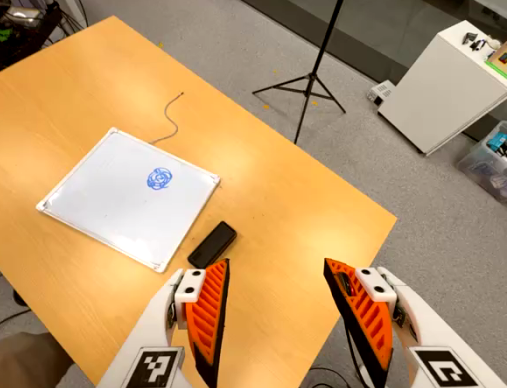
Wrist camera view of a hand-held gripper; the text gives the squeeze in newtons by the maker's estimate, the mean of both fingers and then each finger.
{"total": 0.0}